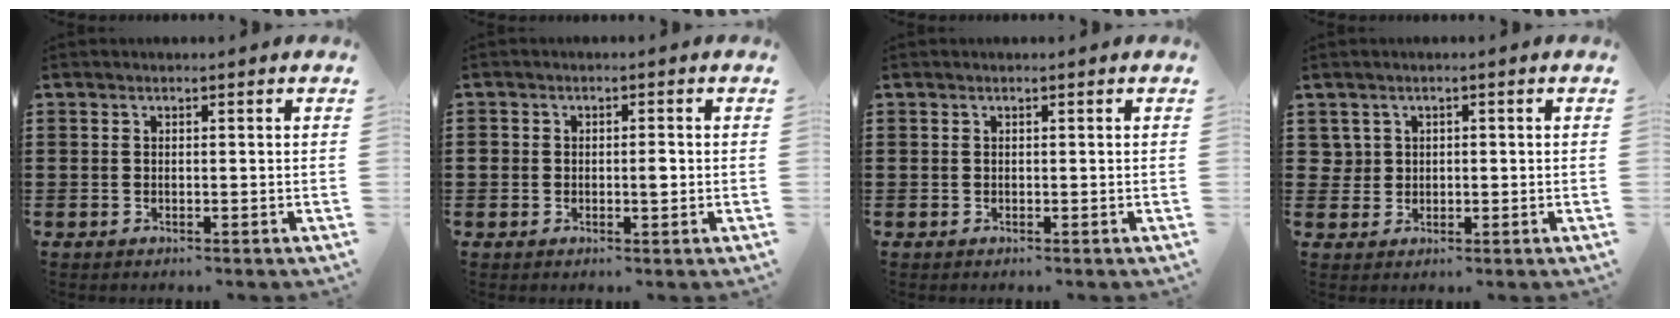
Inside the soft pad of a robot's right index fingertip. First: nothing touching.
{"total": 2.2, "force": [-0.3, 1.3, 1.8], "torque": [-0.035, 0.003, -0.006]}
{"total": 0.0}
{"total": 1.8, "force": [0.5, 1.7, 0.4], "torque": [-0.016, 0.009, 0.007]}